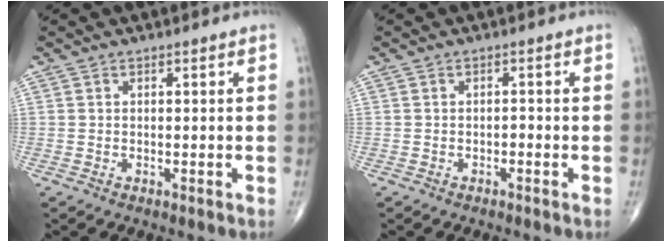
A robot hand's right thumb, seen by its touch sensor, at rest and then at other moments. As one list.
[{"total": 0.7, "force": [-0.5, 0.3, 0.4], "torque": [-0.003, 0.002, -0.012]}]